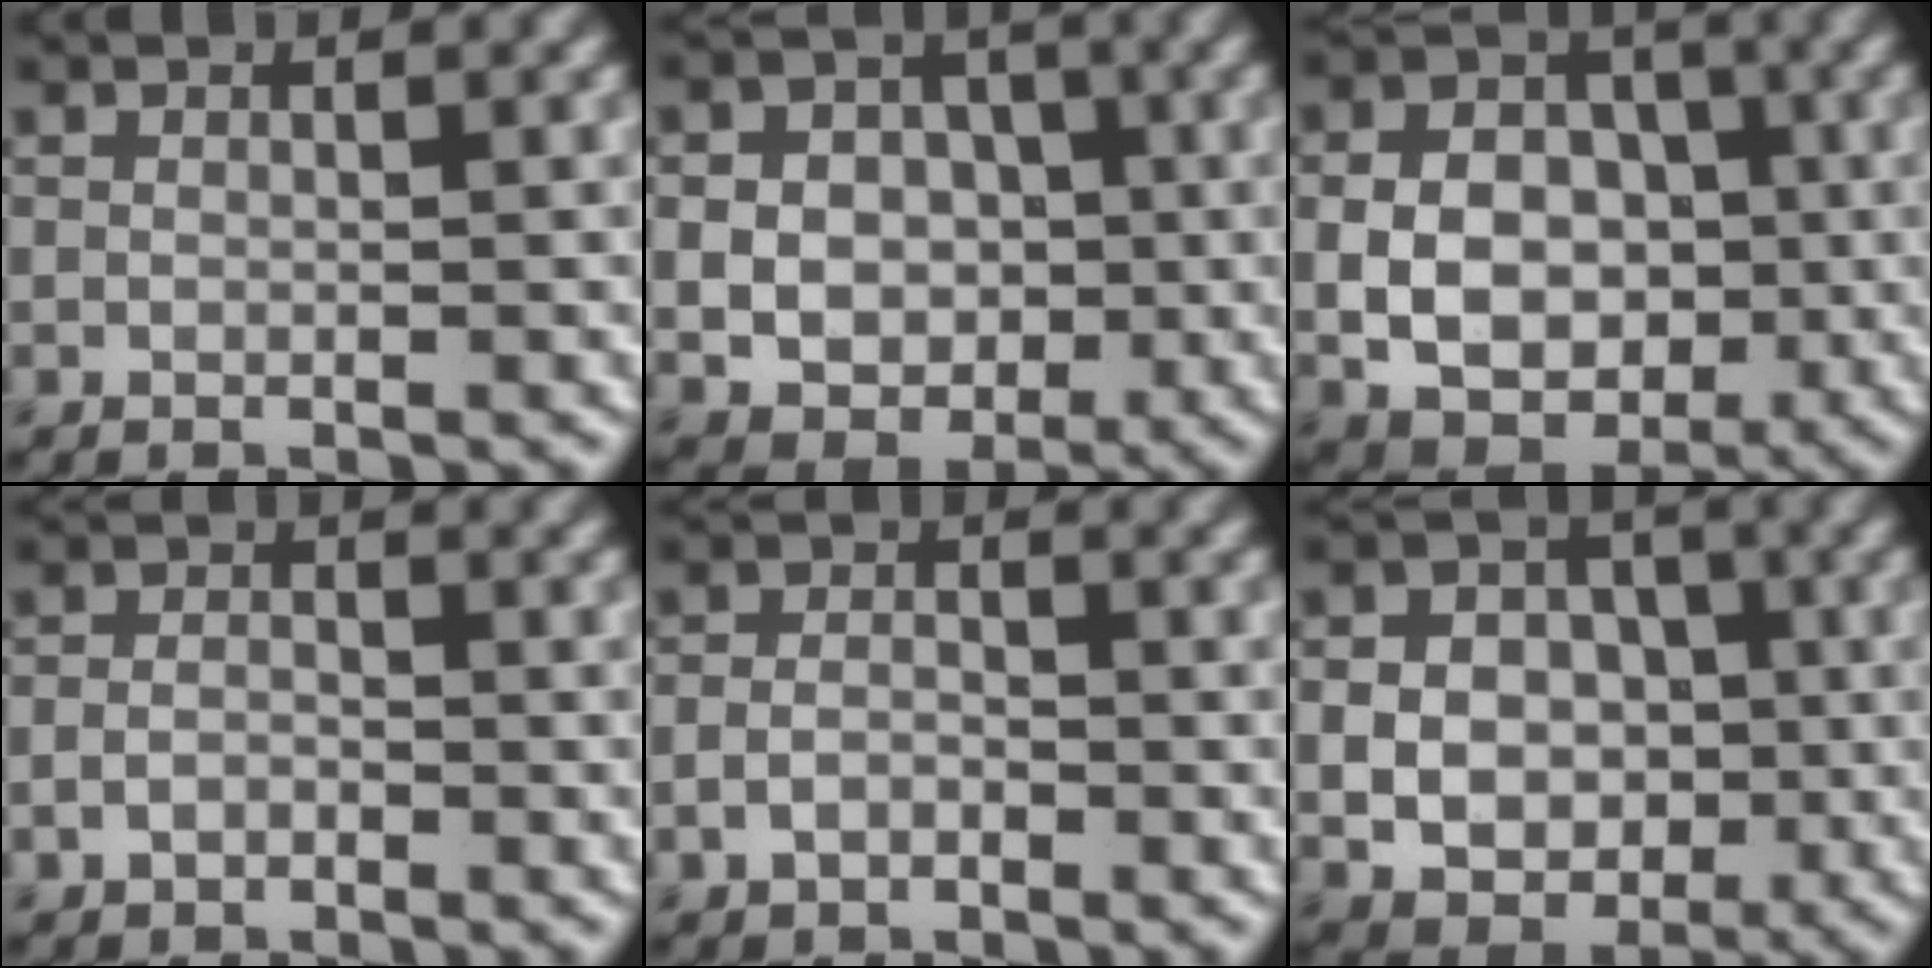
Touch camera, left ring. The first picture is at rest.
{"total": 7.8, "force": [0.0, 6.5, 4.3], "torque": [-0.063, 0.015, -0.015]}
{"total": 8.1, "force": [-0.9, 6.1, 5.3], "torque": [-0.088, 0.000, -0.019]}
{"total": 1.5, "force": [-0.8, 1.0, 0.8], "torque": [-0.015, 0.003, -0.020]}
{"total": 1.9, "force": [-1.0, 1.3, 1.1], "torque": [-0.022, 0.003, -0.023]}
{"total": 8.7, "force": [-0.5, 7.2, 4.7], "torque": [-0.069, 0.005, -0.018]}